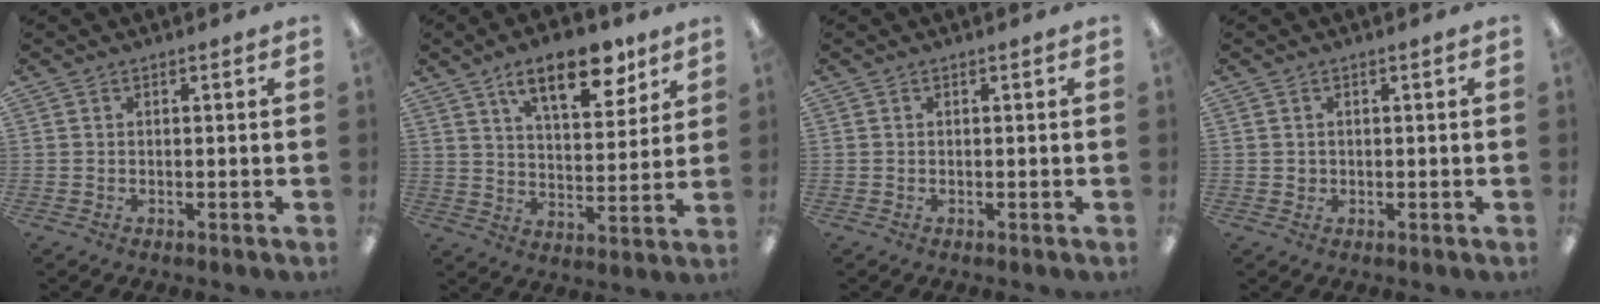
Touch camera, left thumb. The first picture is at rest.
{"total": 14.5, "force": [9.3, 6.1, 9.3], "torque": [-0.126, -0.041, 0.155]}
{"total": 0.0}
{"total": 0.9, "force": [0.1, 0.9, 0.3], "torque": [-0.006, 0.006, 0.000]}